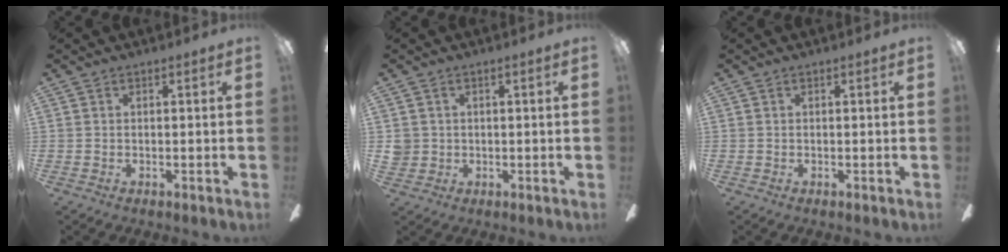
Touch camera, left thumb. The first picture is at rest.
{"total": 2.8, "force": [0.5, 2.7, 0.5], "torque": [-0.015, 0.007, 0.010]}
{"total": 0.0}